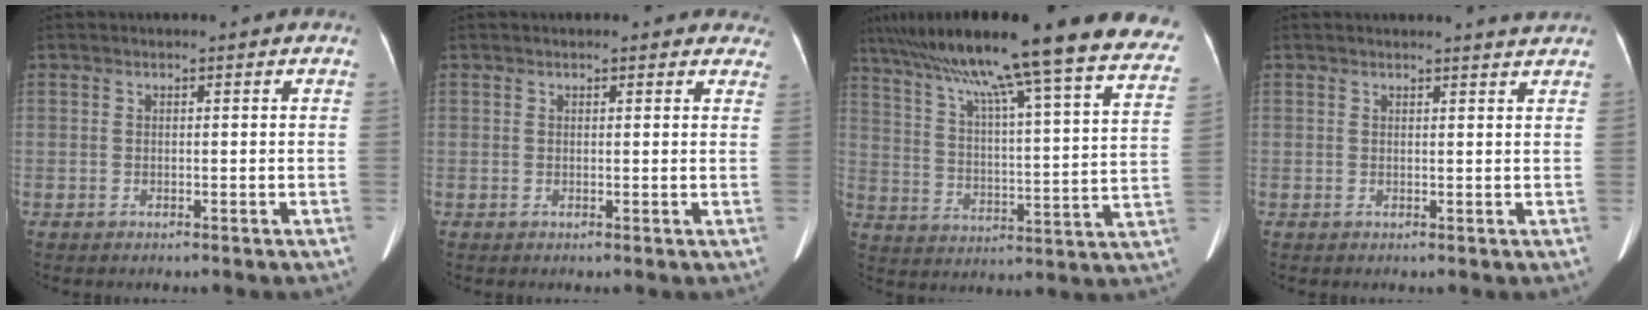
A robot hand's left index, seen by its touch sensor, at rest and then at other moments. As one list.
[{"total": 3.7, "force": [3.2, 1.6, 1.2], "torque": [0.006, 0.007, 0.020]}, {"total": 33.0, "force": [27.5, 1.1, 18.2], "torque": [-0.251, -0.043, 0.364]}, {"total": 1.9, "force": [1.7, -0.6, 0.3], "torque": [-0.011, -0.011, 0.018]}]